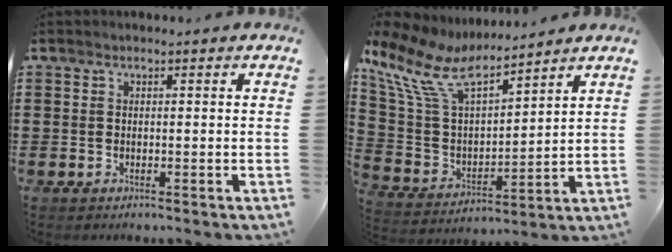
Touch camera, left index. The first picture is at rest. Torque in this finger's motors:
{"motor_torque": [2.14, 0.00, 0.61, 0.21]}